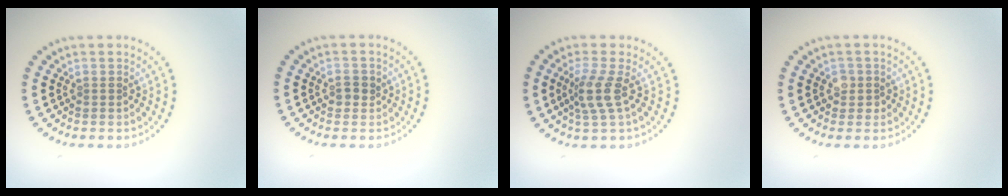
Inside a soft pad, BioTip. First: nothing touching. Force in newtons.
{"total": 1.3, "press": 1.3, "slide": 0.4}
{"total": 2.8, "press": 2.1, "slide": 1.8}
{"total": 1.4, "press": 1.3, "slide": 0.6}